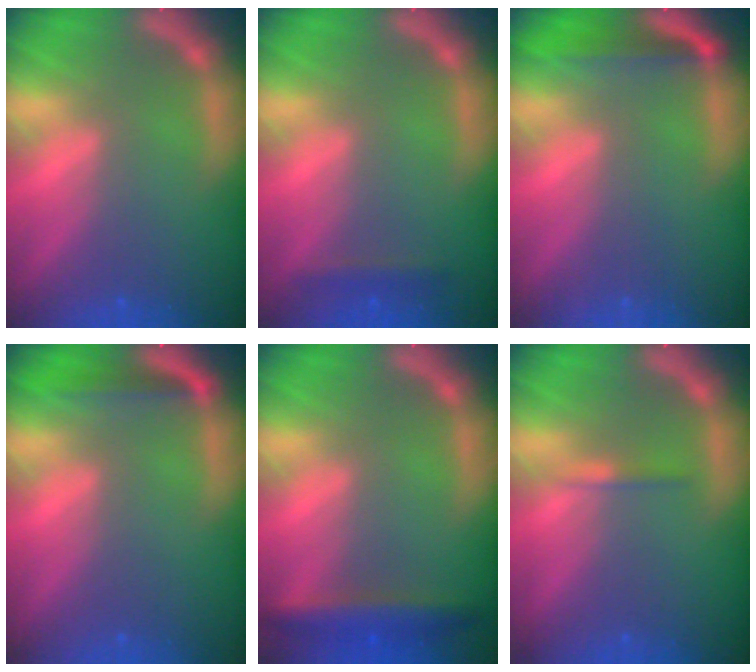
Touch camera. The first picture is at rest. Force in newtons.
{"total": 1.4}
{"total": 3.5}
{"total": 2.5}
{"total": 4.0}
{"total": 0.9}